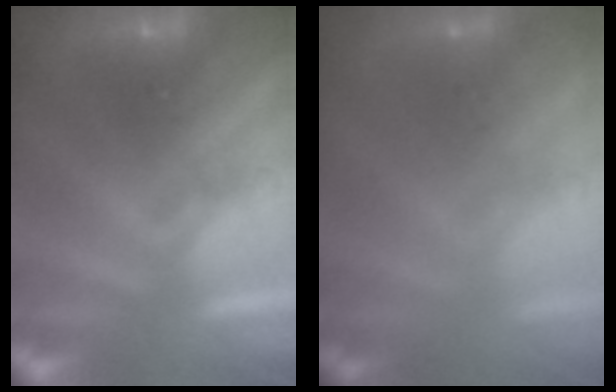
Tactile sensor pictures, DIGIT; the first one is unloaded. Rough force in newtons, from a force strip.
{"total": 6.3}